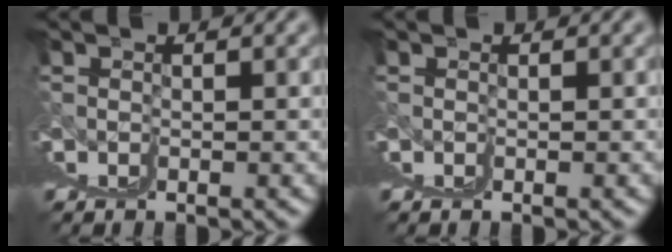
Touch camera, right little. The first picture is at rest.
{"total": 0.0}